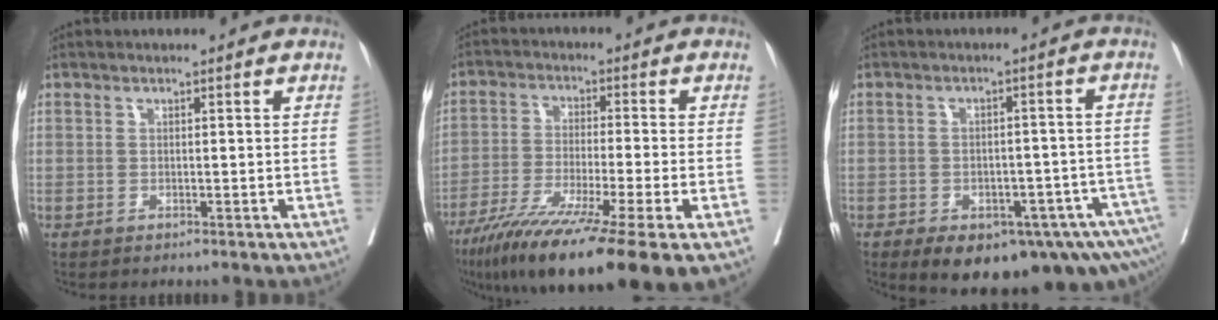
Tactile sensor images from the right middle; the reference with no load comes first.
{"total": 18.4, "force": [-11.8, 0.4, 14.1], "torque": [-0.207, -0.048, -0.192]}
{"total": 17.8, "force": [-11.3, 7.1, 11.7], "torque": [-0.126, 0.004, -0.142]}